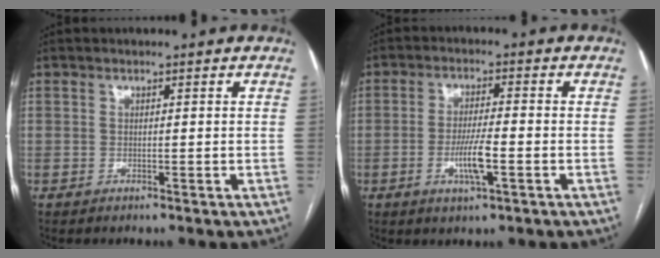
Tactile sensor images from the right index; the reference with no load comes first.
{"total": 5.9, "force": [-1.9, 0.6, 5.5], "torque": [-0.106, -0.007, -0.033]}